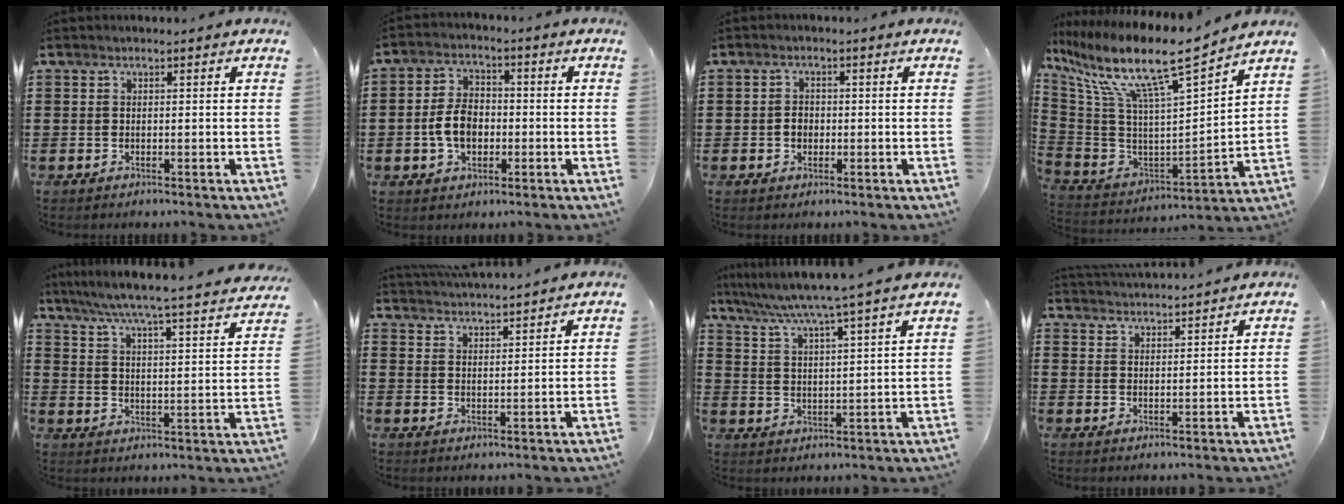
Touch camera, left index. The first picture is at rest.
{"total": 6.3, "force": [-1.2, 3.9, 4.8], "torque": [-0.108, 0.004, -0.026]}
{"total": 1.9, "force": [-0.2, 1.5, 1.1], "torque": [-0.025, 0.005, -0.006]}
{"total": 12.7, "force": [8.8, 1.3, 9.1], "torque": [-0.208, -0.062, 0.140]}
{"total": 5.5, "force": [5.0, -0.9, 2.2], "torque": [-0.066, -0.045, 0.076]}
{"total": 3.4, "force": [3.4, -0.4, -0.2], "torque": [-0.008, -0.018, 0.060]}
{"total": 5.7, "force": [4.9, -1.5, 2.4], "torque": [-0.067, -0.038, 0.078]}
{"total": 3.1, "force": [3.1, -0.4, -0.2], "torque": [-0.006, -0.017, 0.056]}